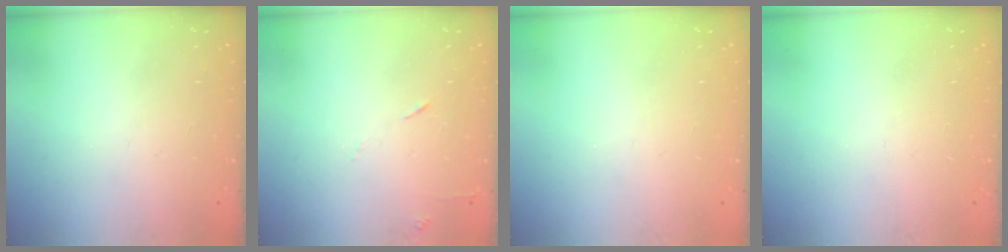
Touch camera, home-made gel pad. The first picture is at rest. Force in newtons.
{"total": 6.6, "press": 6.6, "slide": 0.8}
{"total": 0.0}
{"total": 0.0}